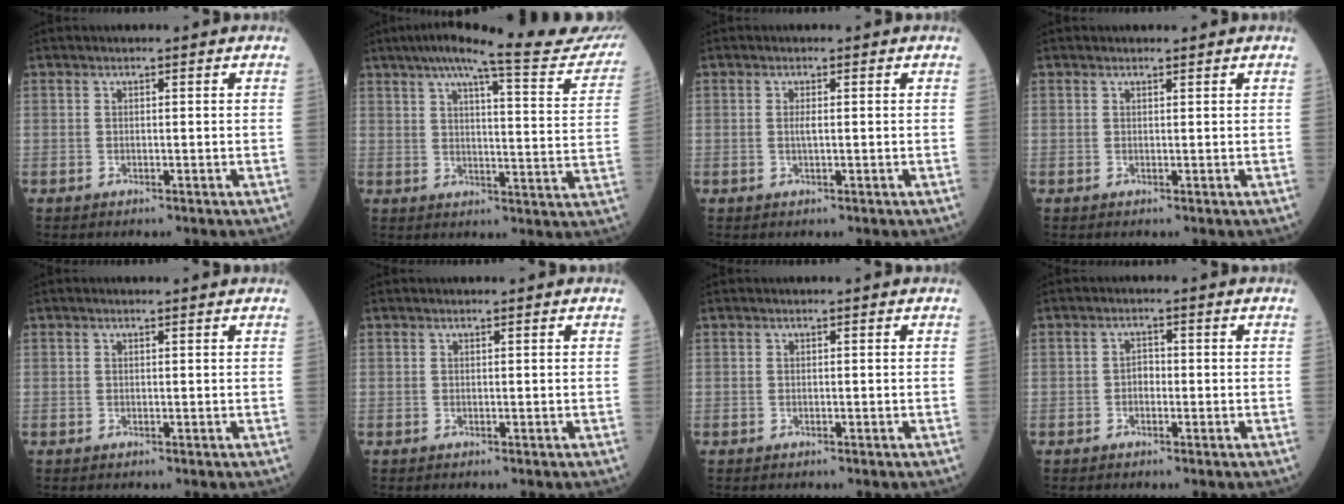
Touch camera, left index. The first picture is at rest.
{"total": 21.5, "force": [19.0, 1.1, 10.2], "torque": [-0.143, -0.032, 0.229]}
{"total": 1.0, "force": [0.1, 0.1, 1.0], "torque": [-0.026, -0.001, 0.001]}
{"total": 0.5, "force": [0.5, 0.1, 0.0], "torque": [-0.009, -0.004, 0.007]}
{"total": 0.8, "force": [0.7, 0.1, 0.4], "torque": [-0.012, 0.005, 0.011]}
{"total": 0.0}
{"total": 0.0}
{"total": 1.6, "force": [-0.4, 1.0, 1.1], "torque": [-0.014, 0.005, -0.009]}